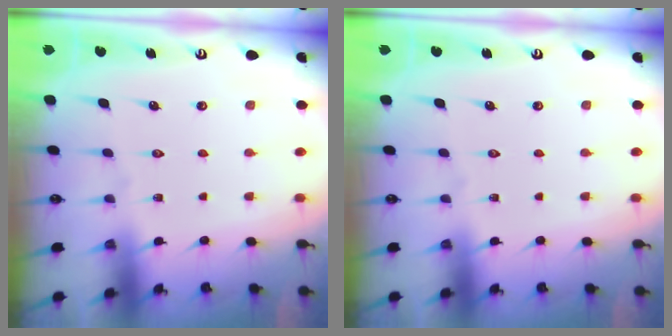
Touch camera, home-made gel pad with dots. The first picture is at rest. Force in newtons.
{"total": 0.0}